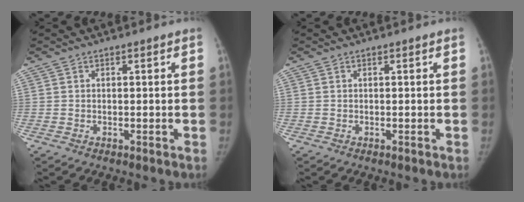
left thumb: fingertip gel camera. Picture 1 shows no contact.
{"total": 0.0}